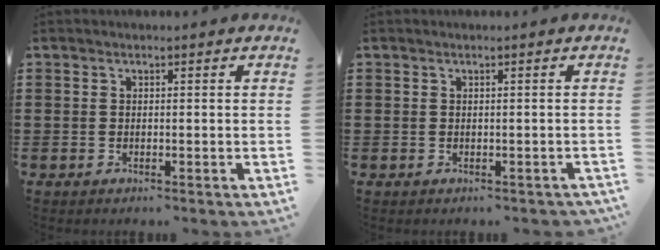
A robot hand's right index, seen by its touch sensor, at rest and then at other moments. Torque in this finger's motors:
{"motor_torque": [-0.61, 0.58, -0.73, -0.21]}